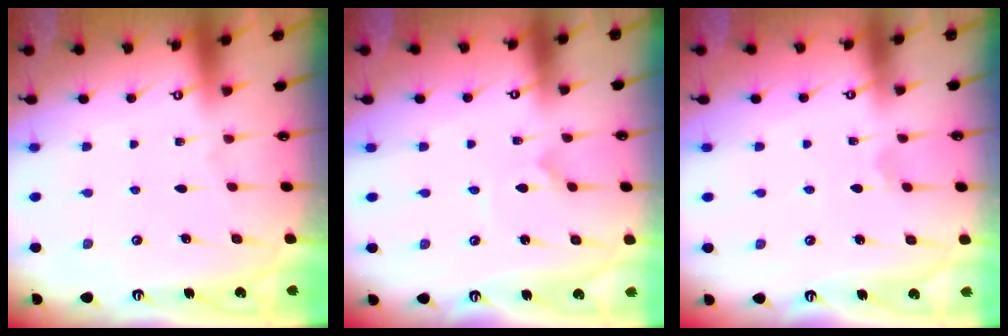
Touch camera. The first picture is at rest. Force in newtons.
{"total": 0.0}
{"total": 2.0, "press": 2.0, "slide": 0.2}